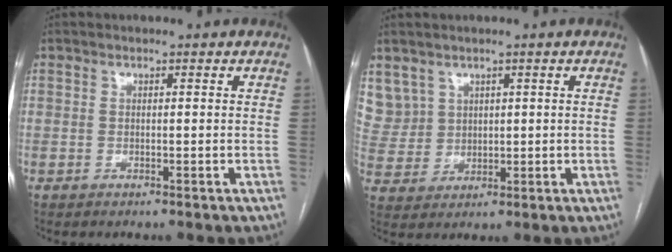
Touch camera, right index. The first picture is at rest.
{"total": 7.3, "force": [4.0, 6.1, 0.5], "torque": [-0.026, 0.023, 0.100]}